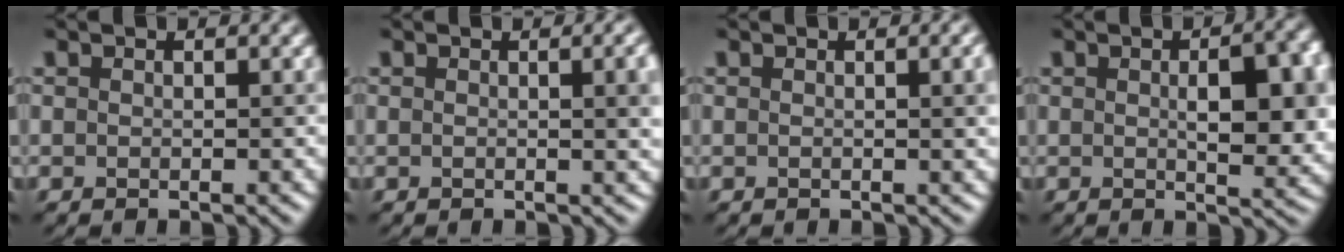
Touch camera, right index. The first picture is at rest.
{"total": 4.0, "force": [0.3, 1.6, 3.7], "torque": [-0.015, 0.011, 0.001]}
{"total": 3.2, "force": [0.4, 1.3, 2.9], "torque": [-0.011, 0.009, -0.001]}
{"total": 6.7, "force": [0.6, 2.4, 6.2], "torque": [-0.071, 0.002, 0.015]}